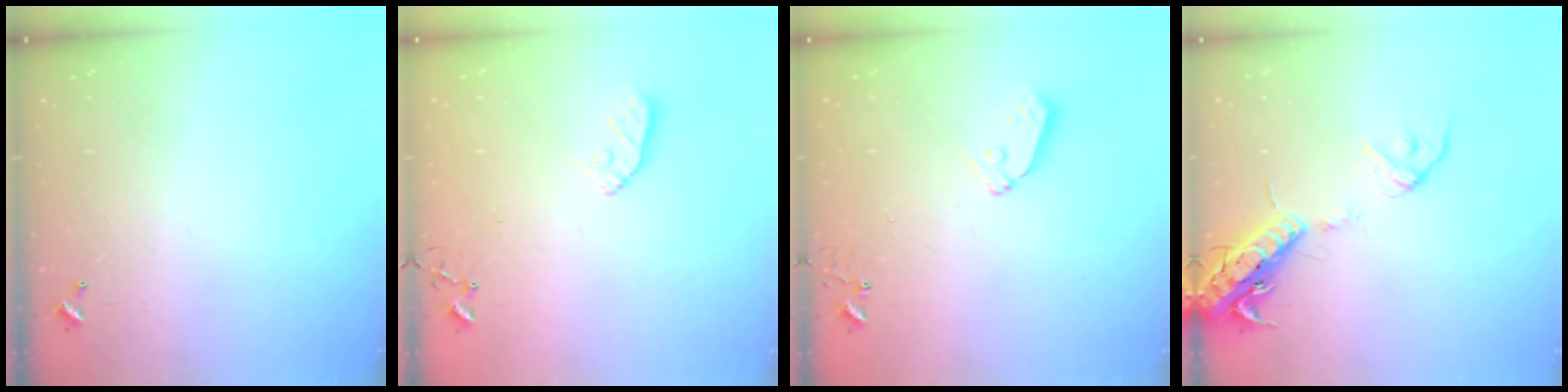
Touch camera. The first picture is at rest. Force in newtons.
{"total": 7.2, "press": 7.2, "slide": 0.4}
{"total": 7.0, "press": 7.0, "slide": 0.6}
{"total": 16.3, "press": 16.0, "slide": 3.3}